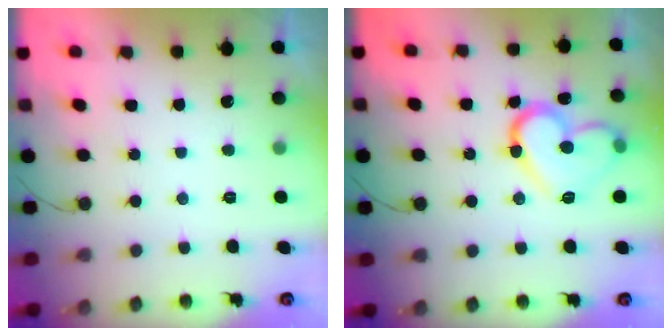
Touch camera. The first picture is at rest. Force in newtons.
{"total": 14.6, "press": 14.6, "slide": 1.5}